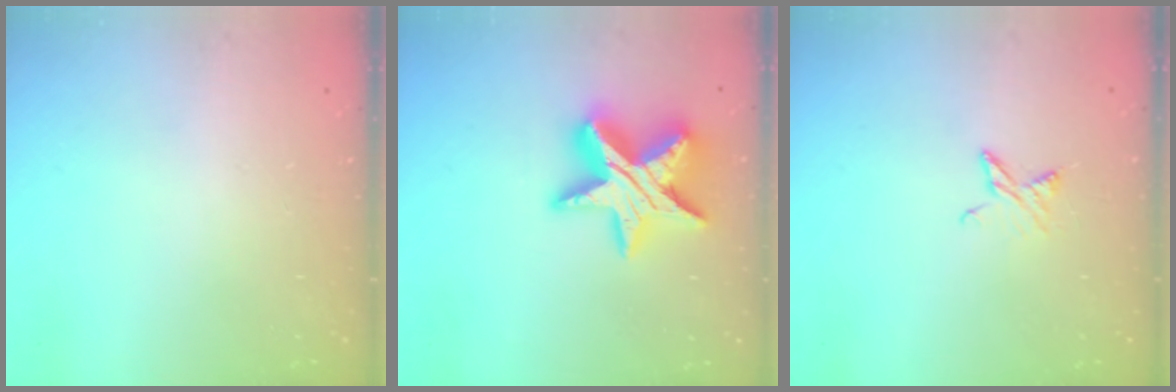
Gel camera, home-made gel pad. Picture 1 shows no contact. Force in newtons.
{"total": 18.0, "press": 18.0, "slide": 1.2}
{"total": 6.5, "press": 6.5, "slide": 0.4}